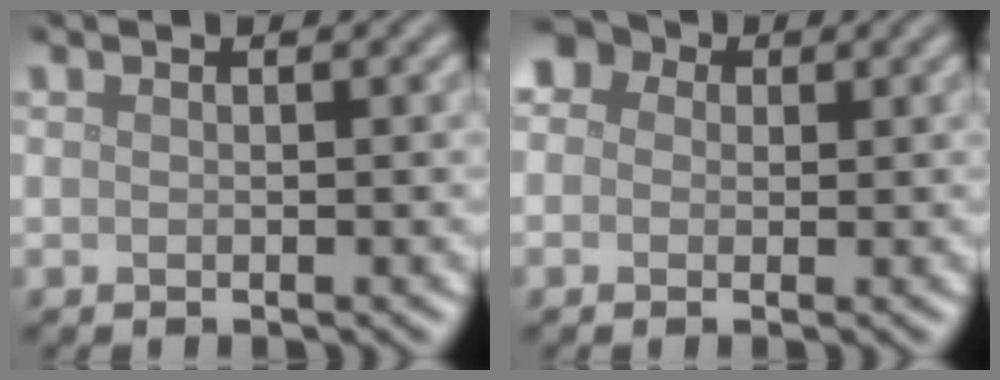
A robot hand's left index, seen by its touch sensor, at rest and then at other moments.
{"total": 4.5, "force": [1.5, 3.7, 2.1], "torque": [-0.028, 0.023, -0.019]}